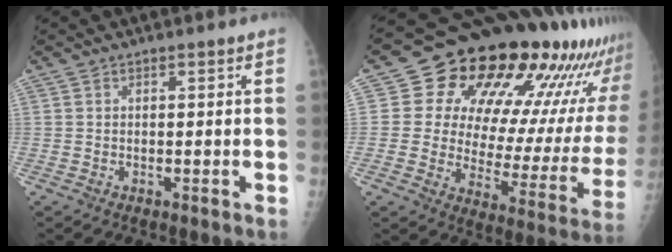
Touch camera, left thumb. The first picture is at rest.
{"total": 26.4, "force": [16.2, 11.7, 17.3], "torque": [-0.208, -0.054, 0.220]}